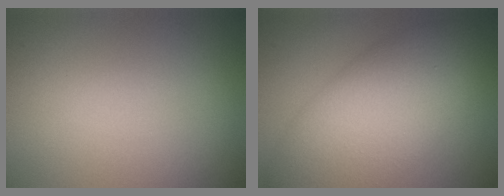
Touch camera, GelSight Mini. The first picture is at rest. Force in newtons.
{"total": 9.9, "press": 9.9, "slide": 0.4}